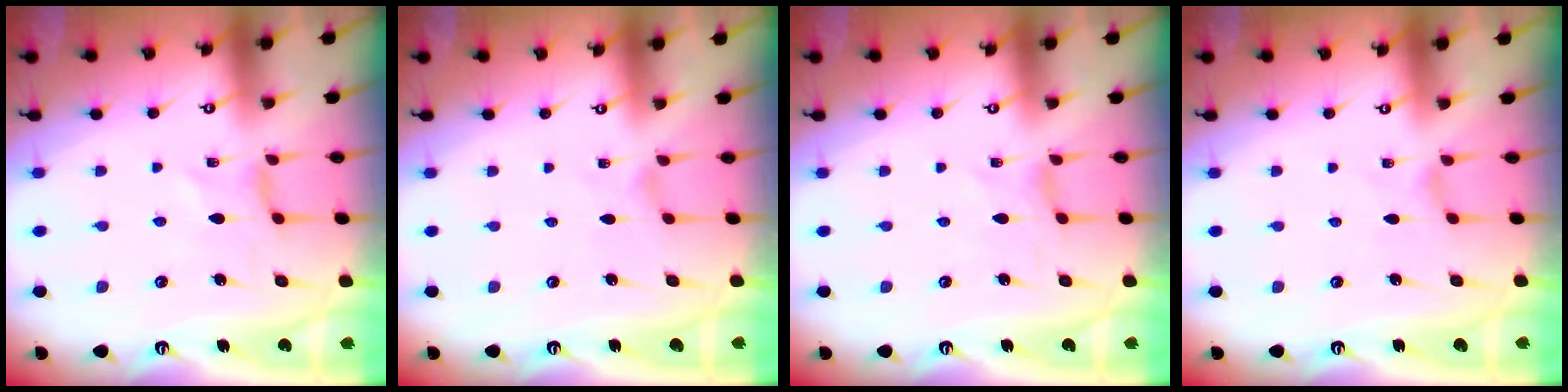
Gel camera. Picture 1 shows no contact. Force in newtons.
{"total": 0.0}
{"total": 0.0}
{"total": 0.0}